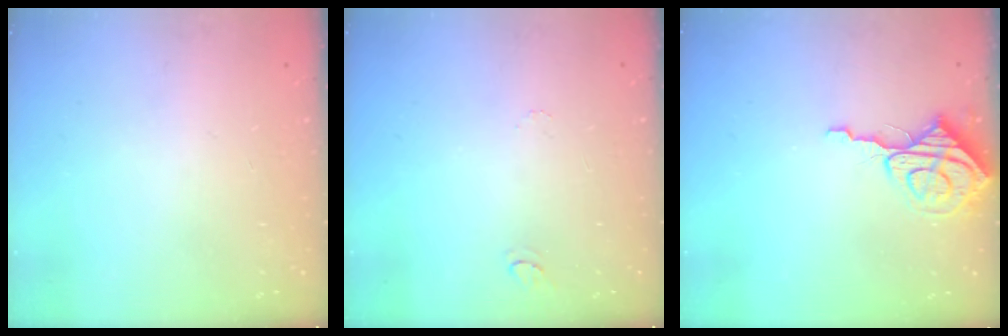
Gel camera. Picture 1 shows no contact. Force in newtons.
{"total": 4.1, "press": 4.1, "slide": 0.3}
{"total": 8.1, "press": 8.1, "slide": 0.7}